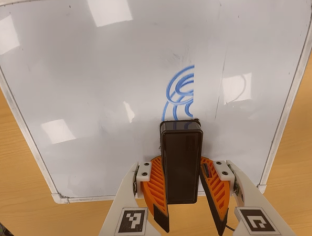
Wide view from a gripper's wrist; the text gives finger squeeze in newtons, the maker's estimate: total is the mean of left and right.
{"total": 9.2, "left": 10.2, "right": 8.1}